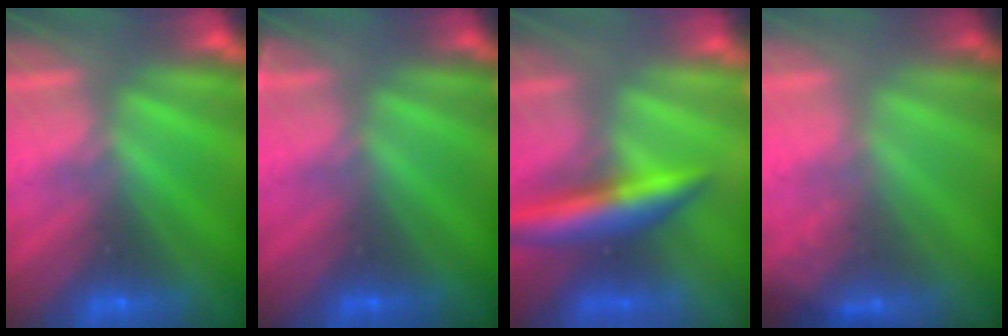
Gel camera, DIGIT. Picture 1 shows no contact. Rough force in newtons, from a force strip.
{"total": 2.5}
{"total": 7.3}
{"total": 1.8}